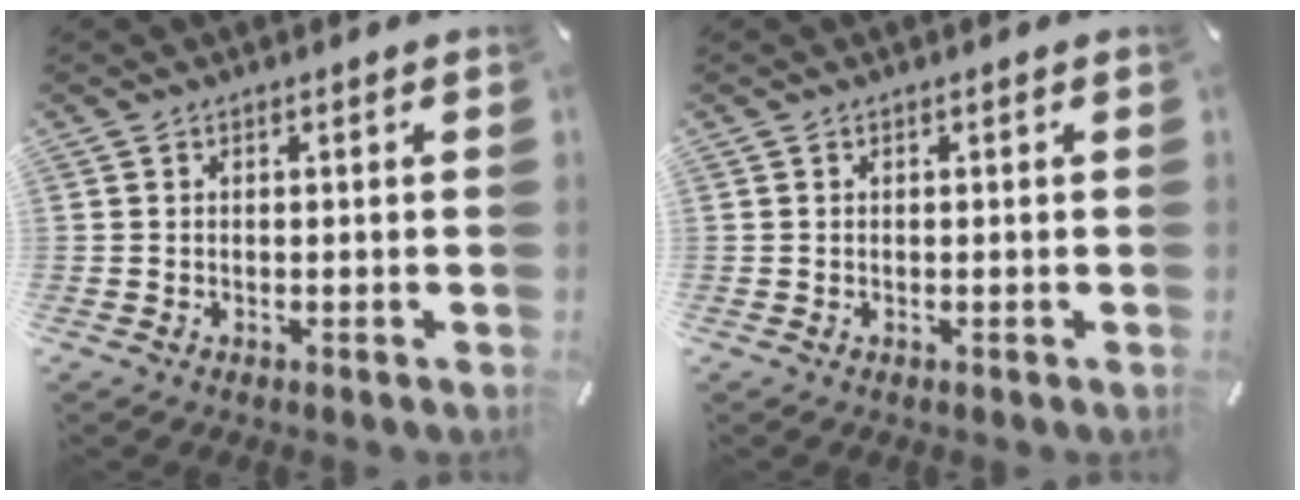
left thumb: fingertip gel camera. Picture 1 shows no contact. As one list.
[{"total": 0.0}]